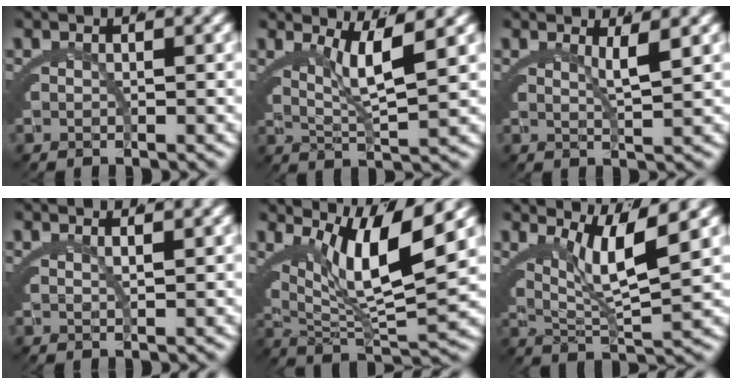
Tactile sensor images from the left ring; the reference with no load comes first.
{"total": 4.0, "force": [2.0, 0.1, 3.5], "torque": [-0.059, -0.003, 0.040]}
{"total": 2.2, "force": [1.4, -1.0, 1.4], "torque": [-0.020, -0.006, 0.029]}
{"total": 1.3, "force": [1.0, -0.5, 0.6], "torque": [-0.012, -0.002, 0.023]}
{"total": 9.6, "force": [3.5, 3.8, 8.2], "torque": [-0.141, 0.001, 0.061]}
{"total": 6.0, "force": [2.7, 1.6, 5.2], "torque": [-0.090, -0.001, 0.047]}